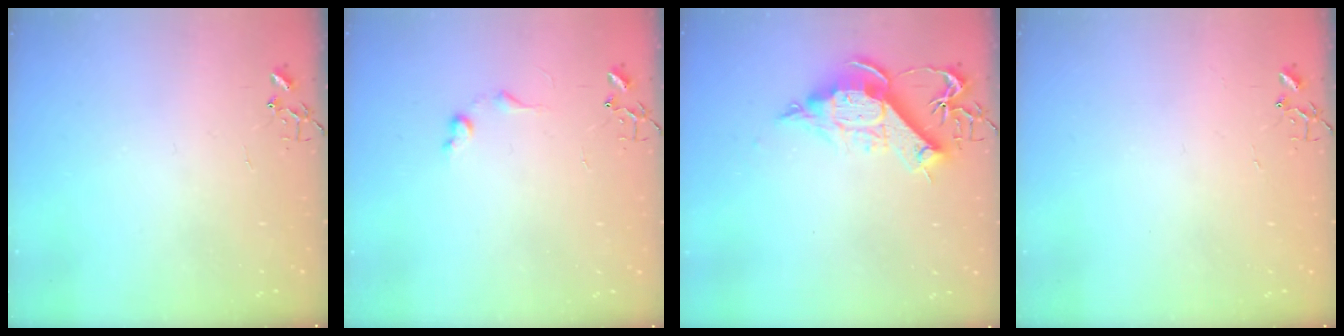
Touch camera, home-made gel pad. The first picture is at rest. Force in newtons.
{"total": 6.4, "press": 6.3, "slide": 0.8}
{"total": 12.1, "press": 12.0, "slide": 1.6}
{"total": 1.4, "press": 1.4, "slide": 0.2}